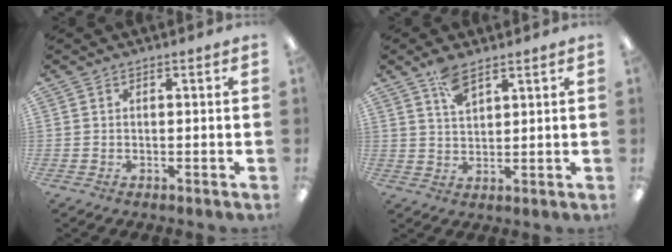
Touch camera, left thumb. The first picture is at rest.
{"total": 5.7, "force": [3.9, 2.2, 3.5], "torque": [-0.062, -0.010, 0.069]}